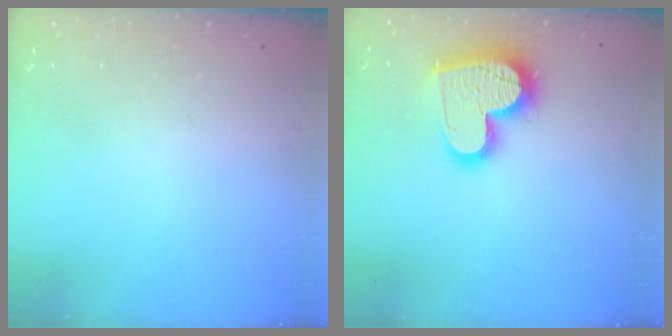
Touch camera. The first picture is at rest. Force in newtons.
{"total": 16.6, "press": 16.5, "slide": 1.6}